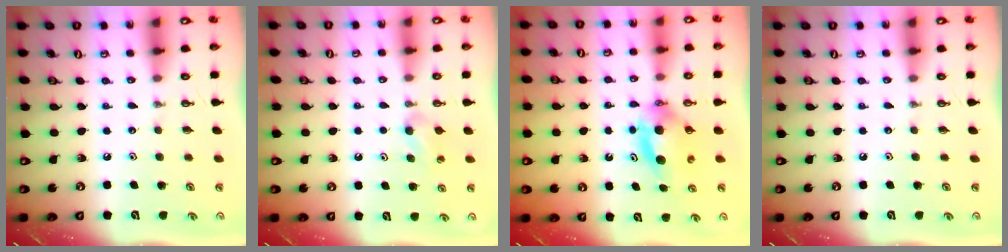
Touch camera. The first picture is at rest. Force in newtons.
{"total": 5.5, "press": 2.8, "slide": 4.8}
{"total": 7.1, "press": 6.4, "slide": 3.1}
{"total": 0.0}